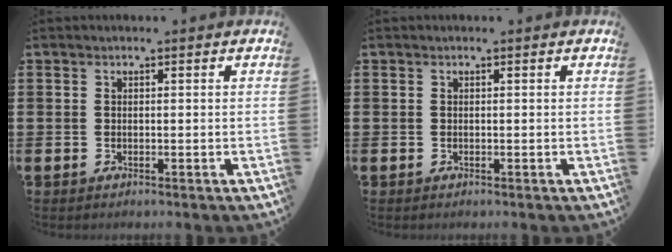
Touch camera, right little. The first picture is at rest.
{"total": 0.0}